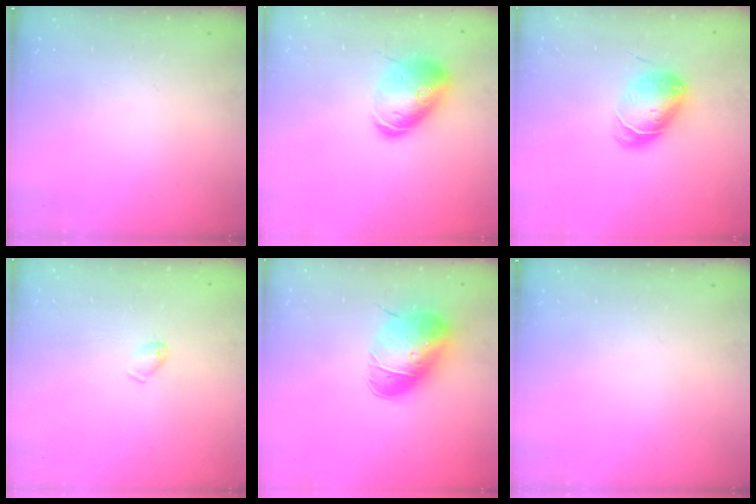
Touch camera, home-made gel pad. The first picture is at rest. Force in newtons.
{"total": 14.6, "press": 14.5, "slide": 2.3}
{"total": 8.9, "press": 8.9, "slide": 0.3}
{"total": 3.9, "press": 3.8, "slide": 0.6}
{"total": 10.9, "press": 10.7, "slide": 1.9}
{"total": 0.0}